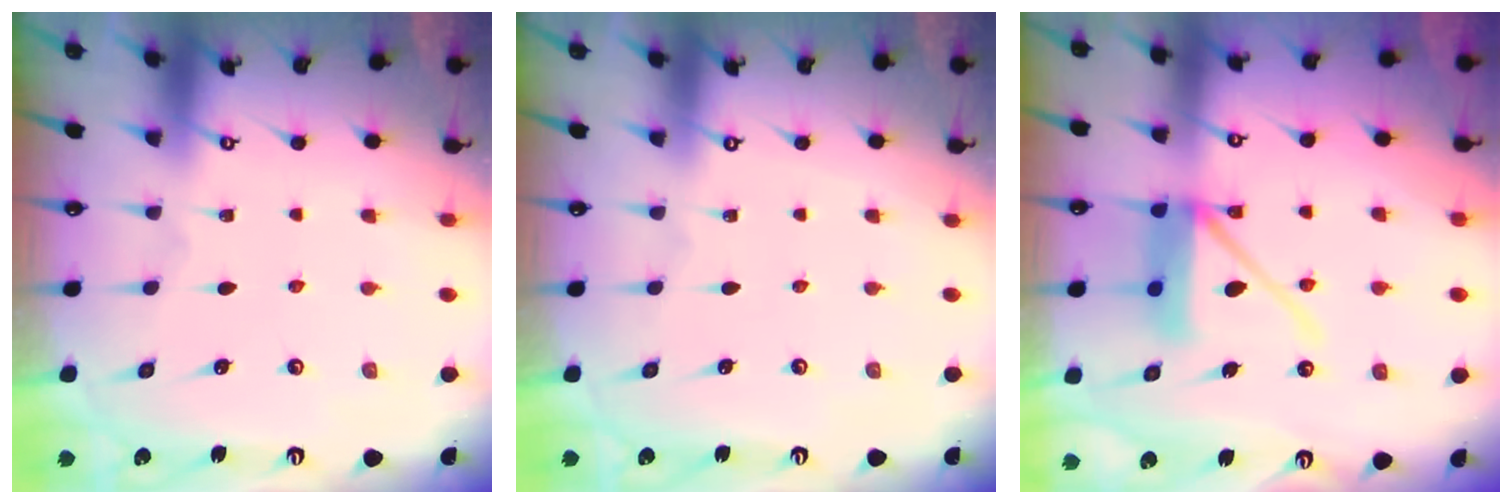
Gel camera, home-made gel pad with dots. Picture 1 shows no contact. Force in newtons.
{"total": 0.0}
{"total": 12.3, "press": 12.1, "slide": 1.9}